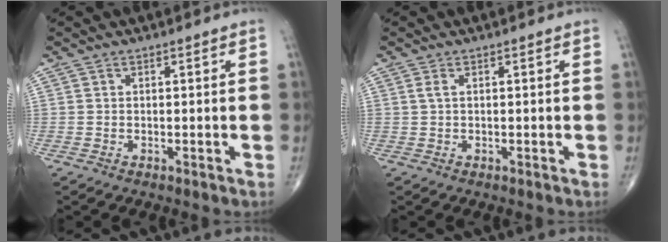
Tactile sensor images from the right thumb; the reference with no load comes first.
{"total": 1.1, "force": [0.3, 0.6, 0.9], "torque": [-0.025, 0.005, 0.006]}